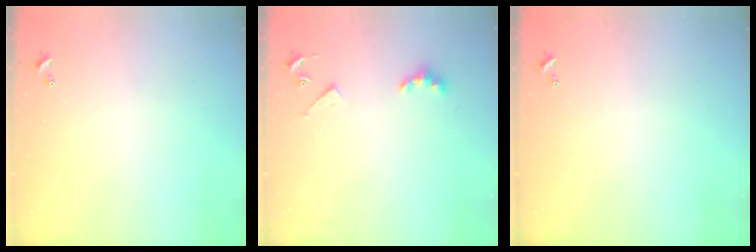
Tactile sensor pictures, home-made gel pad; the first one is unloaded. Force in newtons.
{"total": 4.5, "press": 4.4, "slide": 0.7}
{"total": 0.0}